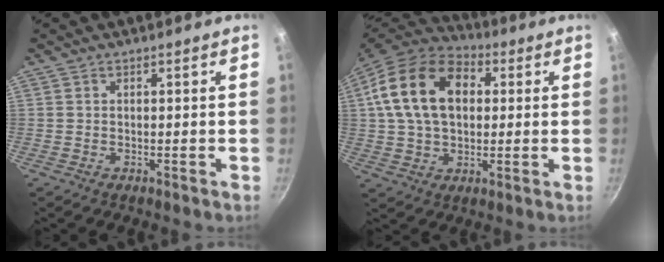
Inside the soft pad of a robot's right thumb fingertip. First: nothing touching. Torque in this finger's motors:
{"motor_torque": [-0.15, 3.16, 1.47, 0.42, 0.29]}